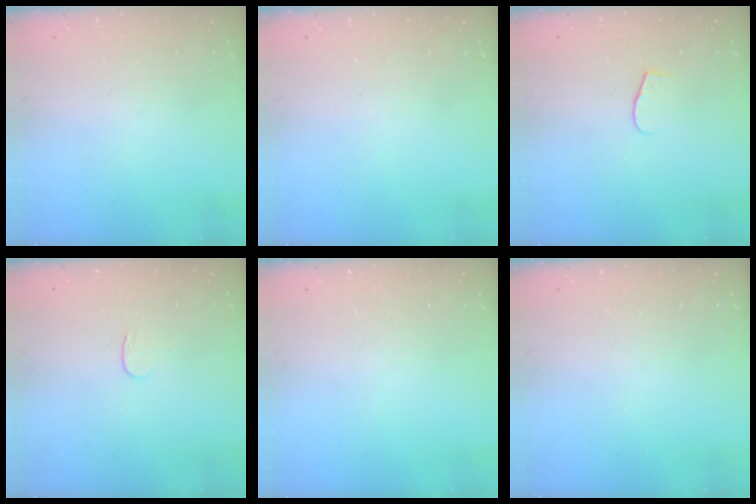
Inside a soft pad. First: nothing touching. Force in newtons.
{"total": 0.0}
{"total": 5.4, "press": 5.4, "slide": 0.5}
{"total": 3.9, "press": 3.8, "slide": 0.4}
{"total": 0.0}
{"total": 0.0}